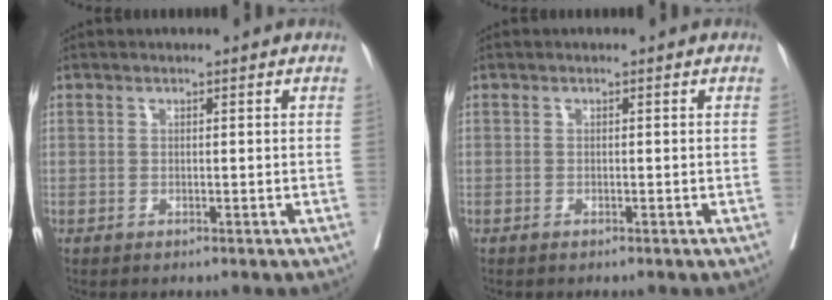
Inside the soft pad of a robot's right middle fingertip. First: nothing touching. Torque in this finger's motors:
{"motor_torque": [0.38, -0.08, 0.05, 0.01]}